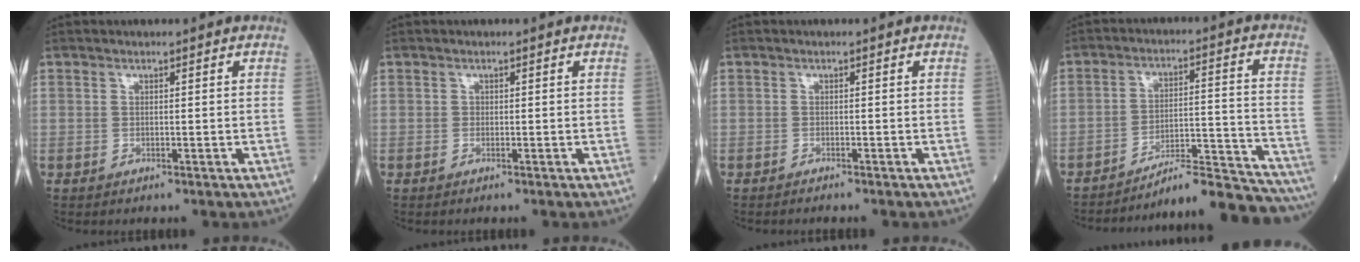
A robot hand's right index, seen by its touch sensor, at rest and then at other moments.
{"total": 0.0}
{"total": 1.8, "force": [-1.6, 0.0, 0.7], "torque": [-0.011, -0.001, -0.020]}
{"total": 15.8, "force": [-15.5, -0.5, 3.1], "torque": [-0.029, 0.030, -0.225]}